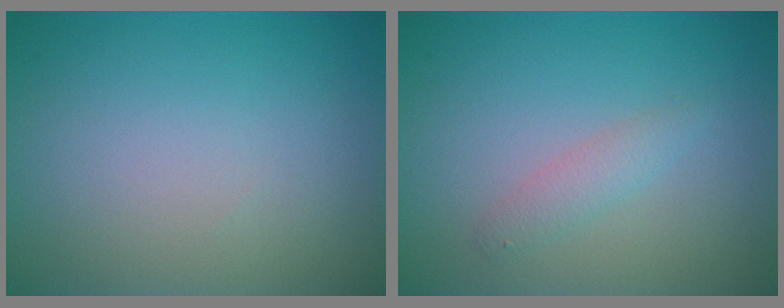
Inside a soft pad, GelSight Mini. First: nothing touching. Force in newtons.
{"total": 1.5, "press": 1.5, "slide": 0.0}